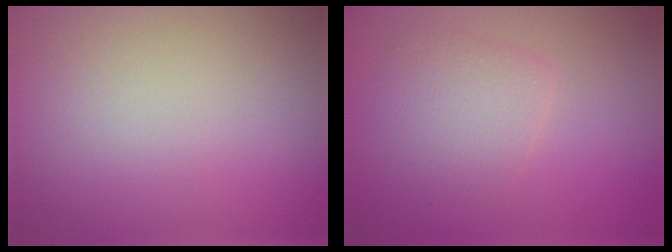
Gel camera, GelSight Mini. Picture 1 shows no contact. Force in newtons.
{"total": 2.7, "press": 2.7, "slide": 0.1}